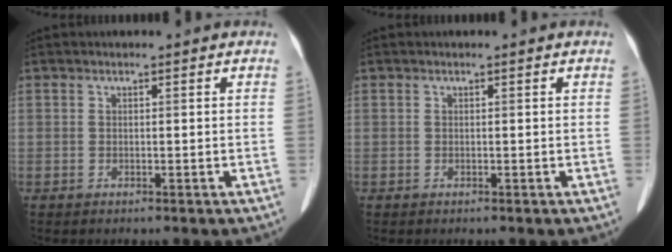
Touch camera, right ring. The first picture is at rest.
{"total": 0.0}